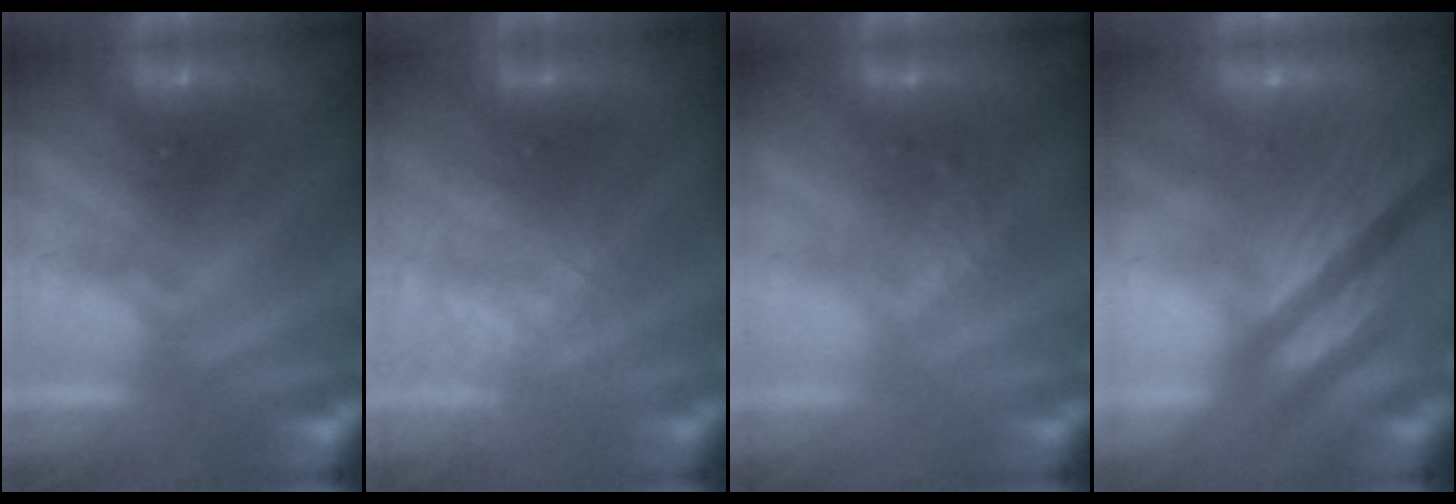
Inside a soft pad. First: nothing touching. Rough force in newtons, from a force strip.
{"total": 2.6}
{"total": 2.4}
{"total": 7.8}